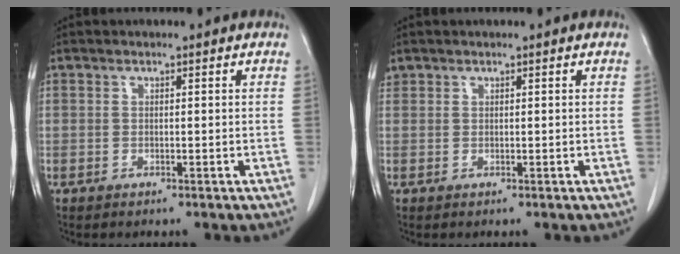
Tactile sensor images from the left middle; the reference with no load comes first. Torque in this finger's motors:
{"motor_torque": [0.01, -0.01, 0.00, 0.01]}